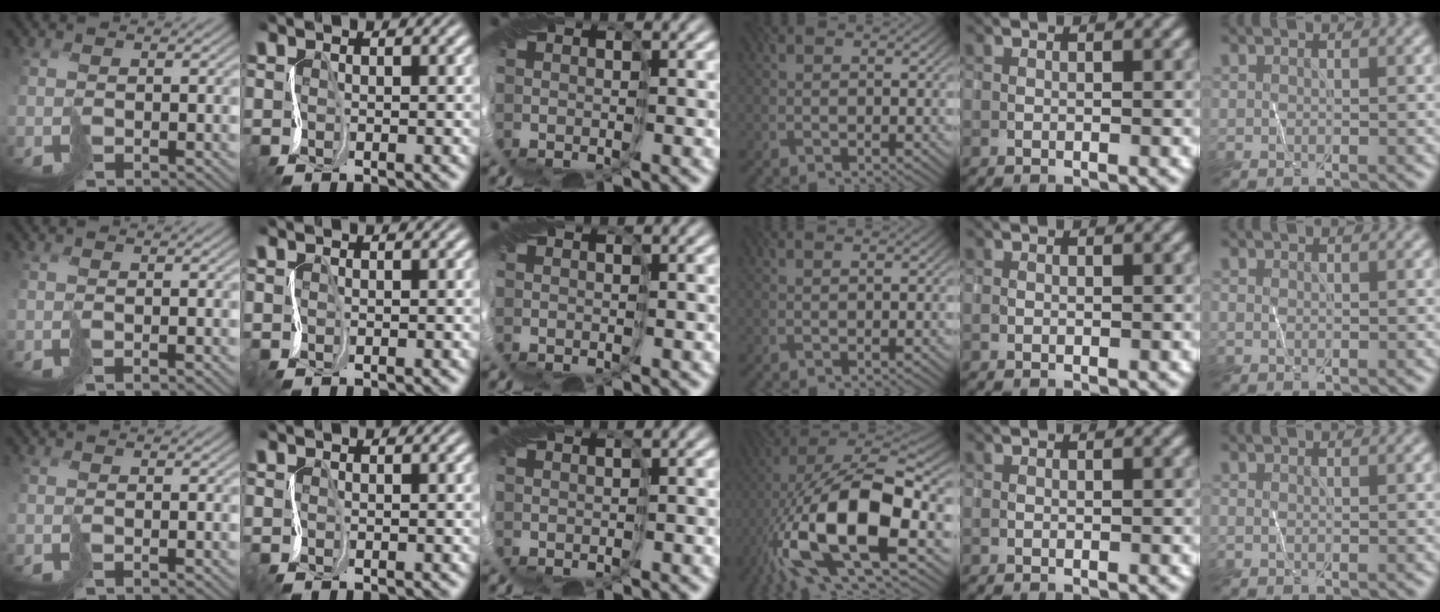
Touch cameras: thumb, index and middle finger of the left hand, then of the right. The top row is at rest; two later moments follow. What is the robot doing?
{"motion": "cut", "object": "receipt paper"}